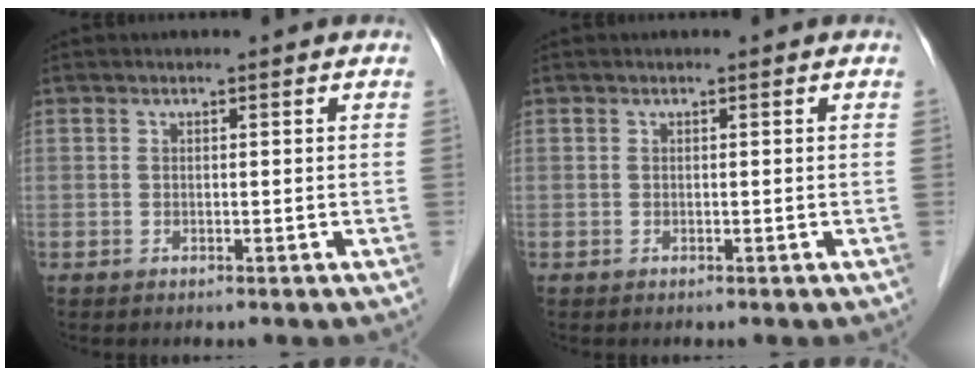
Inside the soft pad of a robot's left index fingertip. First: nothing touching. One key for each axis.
{"total": 0.0}